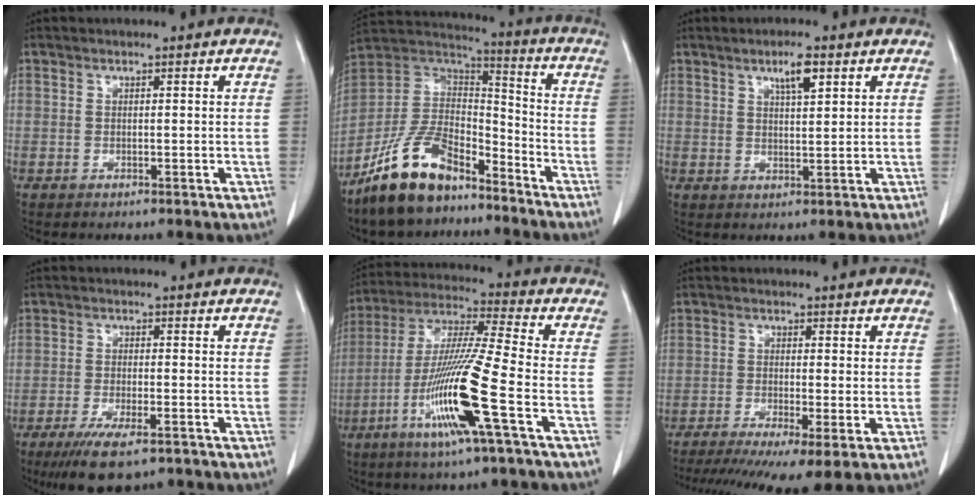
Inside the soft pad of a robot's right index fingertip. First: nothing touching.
{"total": 15.3, "force": [-11.5, 6.0, 8.2], "torque": [-0.168, 0.020, -0.216]}
{"total": 4.2, "force": [2.3, 0.7, 3.4], "torque": [-0.060, 0.000, 0.041]}
{"total": 9.1, "force": [-6.6, 2.0, 5.9], "torque": [-0.098, -0.019, -0.101]}
{"total": 15.6, "force": [-6.0, -1.1, 14.4], "torque": [-0.294, -0.020, -0.119]}
{"total": 12.0, "force": [-7.9, 1.7, 8.9], "torque": [-0.149, -0.020, -0.125]}